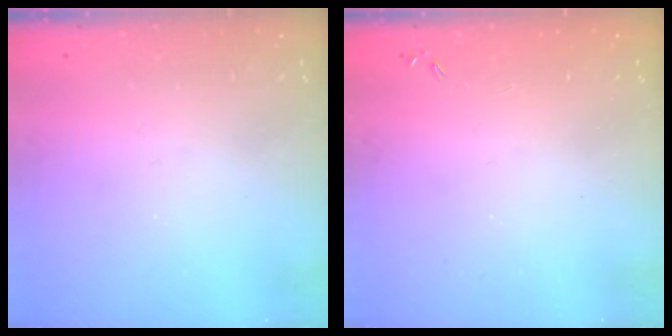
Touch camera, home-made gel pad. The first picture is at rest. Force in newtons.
{"total": 0.0}